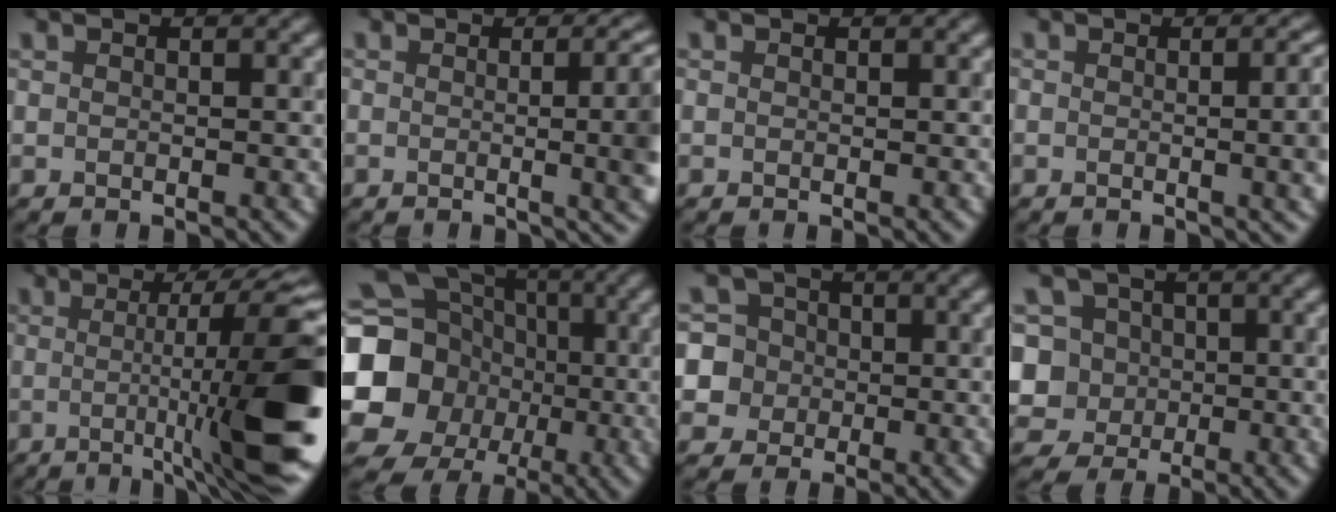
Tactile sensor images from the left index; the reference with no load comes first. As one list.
[{"total": 7.8, "force": [-0.4, 3.4, 7.0], "torque": [-0.052, -0.002, -0.003]}, {"total": 0.0}, {"total": 5.0, "force": [-0.4, 2.2, 4.5], "torque": [-0.037, -0.007, 0.000]}, {"total": 13.9, "force": [-1.8, 2.6, 13.6], "torque": [-0.153, 0.011, -0.026]}, {"total": 20.0, "force": [-1.3, 18.4, 7.7], "torque": [-0.184, -0.002, -0.070]}, {"total": 7.2, "force": [-0.6, 7.0, 1.6], "torque": [-0.040, 0.022, -0.021]}, {"total": 8.9, "force": [-1.2, 8.3, 3.1], "torque": [-0.071, 0.027, -0.053]}]